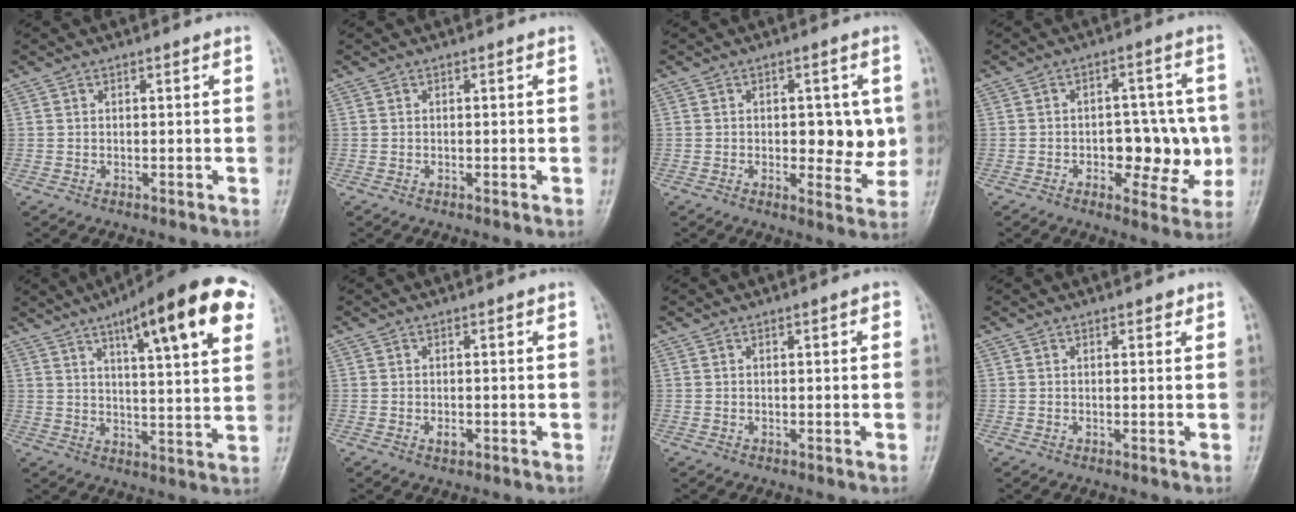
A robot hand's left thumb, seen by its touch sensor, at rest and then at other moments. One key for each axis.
{"total": 0.0}
{"total": 8.6, "fx": 0.4, "fy": 4.4, "fz": 7.4, "tx": -0.064, "ty": -0.010, "tz": 0.010}
{"total": 11.3, "fx": -1.8, "fy": 6.5, "fz": 9.0, "tx": -0.075, "ty": 0.016, "tz": -0.020}
{"total": 20.7, "fx": 10.0, "fy": 4.5, "fz": 17.5, "tx": -0.229, "ty": -0.013, "tz": 0.139}
{"total": 1.7, "fx": -0.4, "fy": 0.9, "fz": 1.4, "tx": -0.017, "ty": 0.000, "tz": -0.005}
{"total": 1.4, "fx": 0.4, "fy": 0.4, "fz": 1.2, "tx": -0.015, "ty": 0.002, "tz": 0.004}
{"total": 1.4, "fx": 0.9, "fy": 0.6, "fz": 0.9, "tx": -0.005, "ty": -0.002, "tz": 0.008}